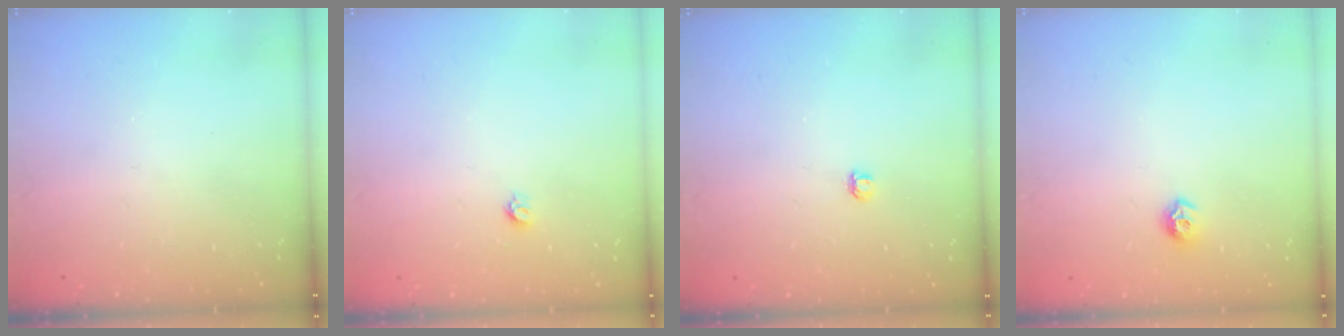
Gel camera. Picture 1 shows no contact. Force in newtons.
{"total": 3.4, "press": 3.4, "slide": 0.2}
{"total": 2.8, "press": 2.8, "slide": 0.3}
{"total": 7.2, "press": 7.2, "slide": 1.0}